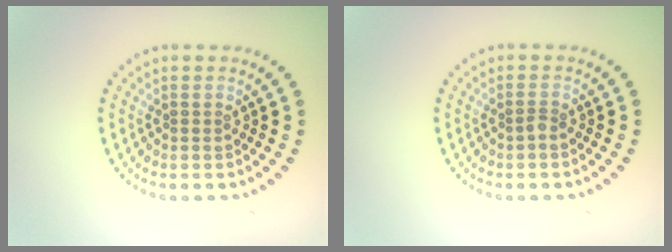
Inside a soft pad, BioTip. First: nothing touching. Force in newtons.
{"total": 0.7, "press": 0.5, "slide": 0.5}